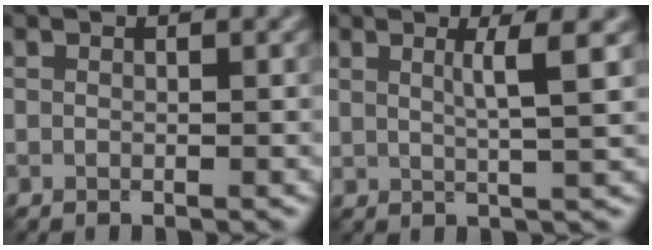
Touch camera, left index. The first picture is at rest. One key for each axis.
{"total": 3.2, "fx": 1.3, "fy": 0.5, "fz": 2.9, "tx": -0.035, "ty": -0.001, "tz": 0.020}